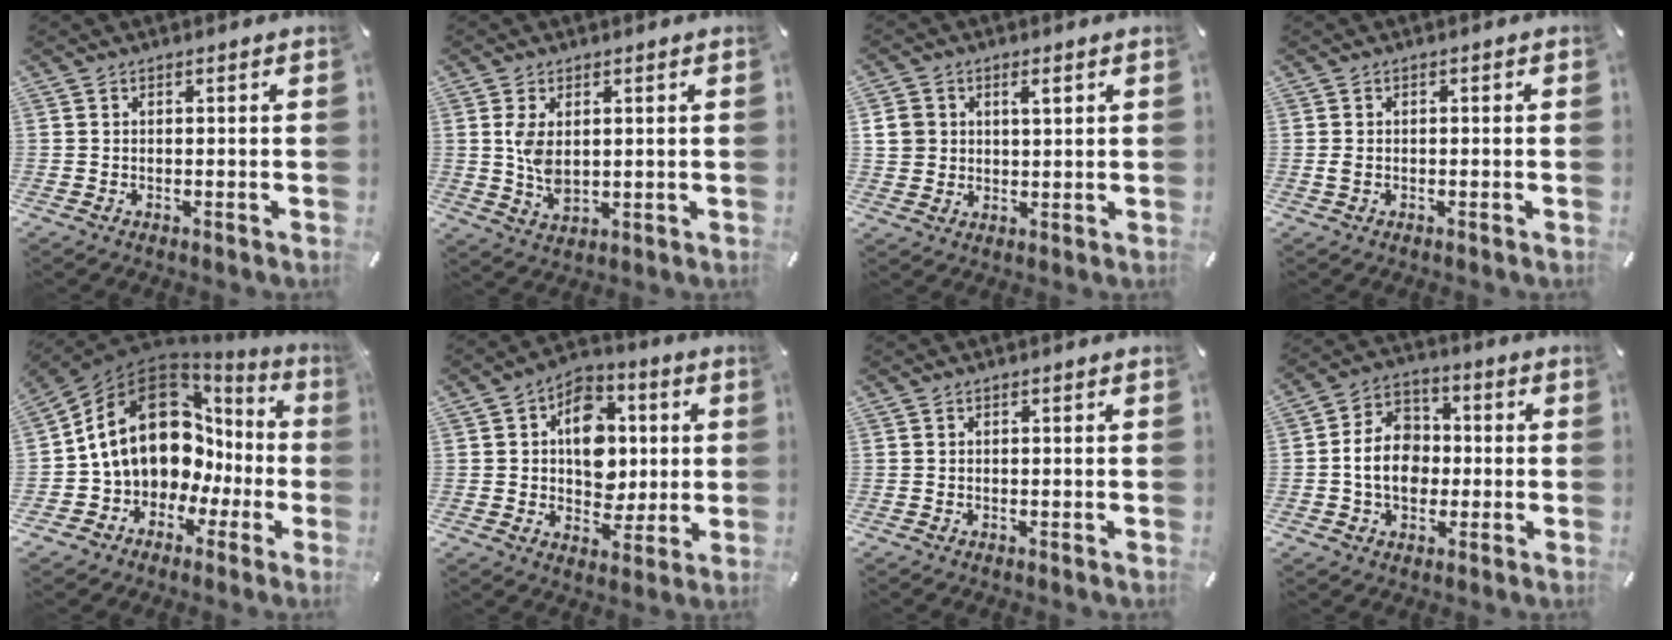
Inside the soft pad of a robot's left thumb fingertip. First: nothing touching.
{"total": 6.1, "force": [1.3, 3.6, 4.8], "torque": [-0.109, -0.005, 0.019]}
{"total": 5.5, "force": [1.9, 4.6, 2.4], "torque": [-0.053, 0.000, 0.030]}
{"total": 1.4, "force": [-0.3, 0.9, 1.0], "torque": [-0.020, 0.002, -0.006]}
{"total": 19.2, "force": [4.2, 14.2, 12.2], "torque": [-0.228, -0.033, 0.083]}
{"total": 12.5, "force": [1.3, 10.0, 7.4], "torque": [-0.095, 0.010, 0.027]}
{"total": 0.0}
{"total": 10.3, "force": [-1.2, 8.5, 5.7], "torque": [-0.113, 0.021, -0.021]}